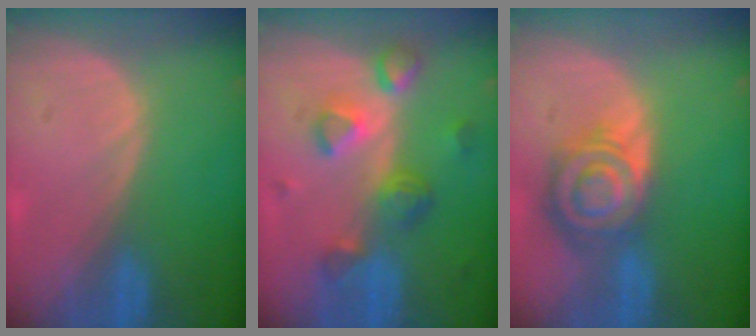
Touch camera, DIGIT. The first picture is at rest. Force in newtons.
{"total": 7.7, "press": 6.9, "slide": 3.4}
{"total": 8.5, "press": 7.4, "slide": 4.2}